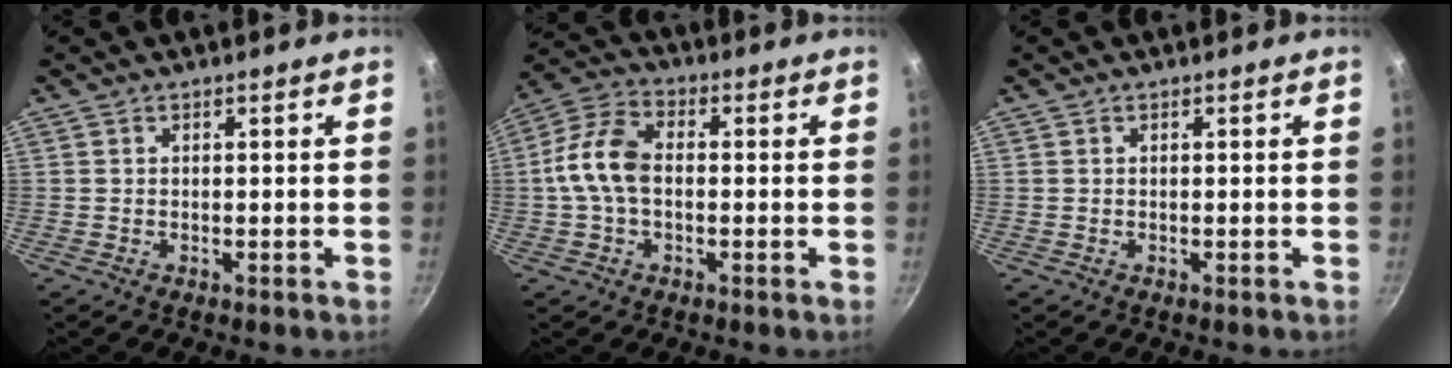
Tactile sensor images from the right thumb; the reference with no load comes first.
{"total": 10.0, "force": [-0.4, 6.1, 8.0], "torque": [-0.154, 0.035, -0.021]}
{"total": 0.0}